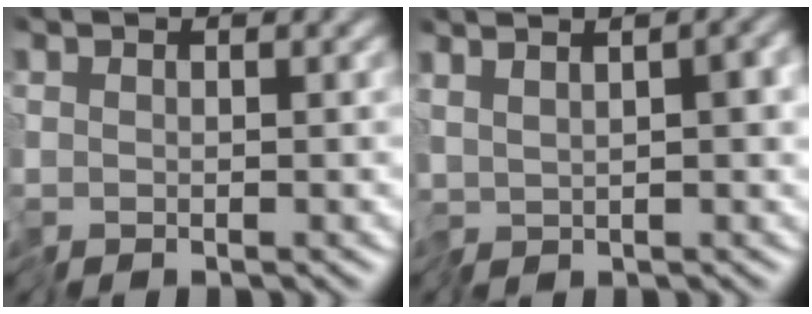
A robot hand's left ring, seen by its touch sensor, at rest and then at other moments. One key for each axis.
{"total": 3.7, "fx": 0.4, "fy": 0.9, "fz": 3.5, "tx": -0.059, "ty": 0.009, "tz": 0.005}